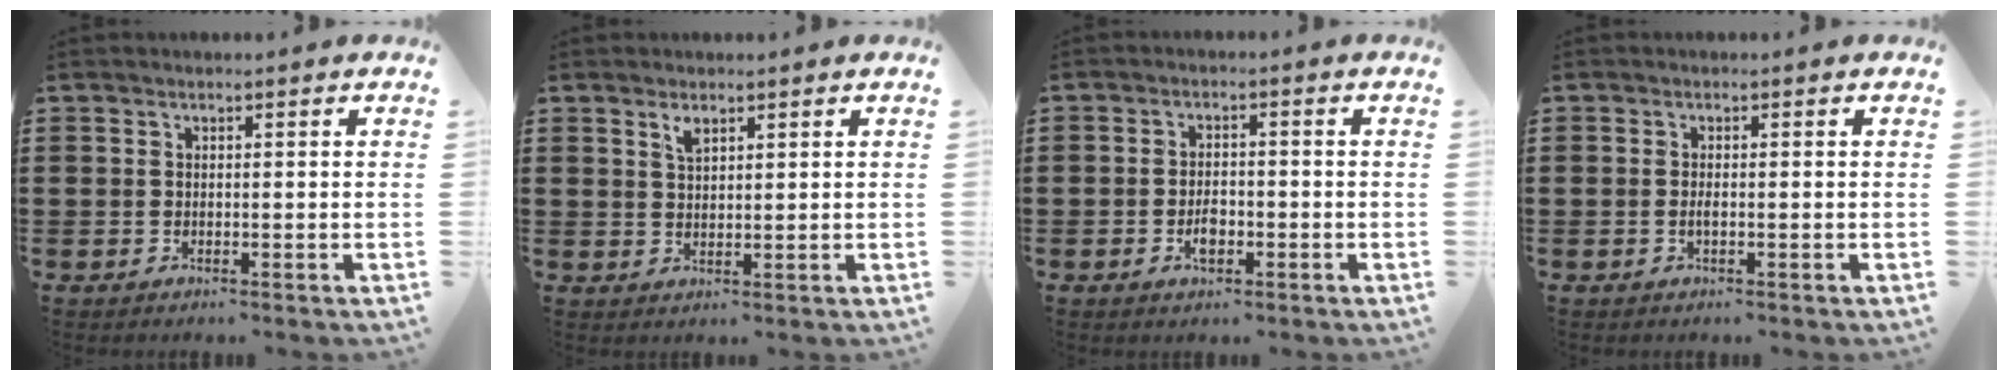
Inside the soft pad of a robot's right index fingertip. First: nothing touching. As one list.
[{"total": 2.0, "force": [1.4, 0.7, 1.1], "torque": [-0.027, 0.002, 0.026]}, {"total": 3.0, "force": [-1.1, 1.3, 2.5], "torque": [-0.048, 0.000, -0.019]}, {"total": 0.9, "force": [-0.3, 0.2, 0.8], "torque": [-0.016, -0.003, -0.004]}]